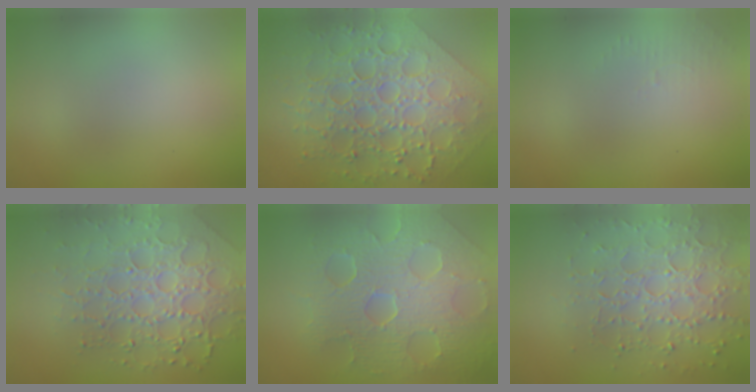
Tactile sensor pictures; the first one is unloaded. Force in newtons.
{"total": 8.4, "press": 6.1, "slide": 5.7}
{"total": 1.0, "press": 0.9, "slide": 0.3}
{"total": 6.4, "press": 4.9, "slide": 4.2}
{"total": 8.7, "press": 5.9, "slide": 6.4}
{"total": 4.3, "press": 4.2, "slide": 1.1}